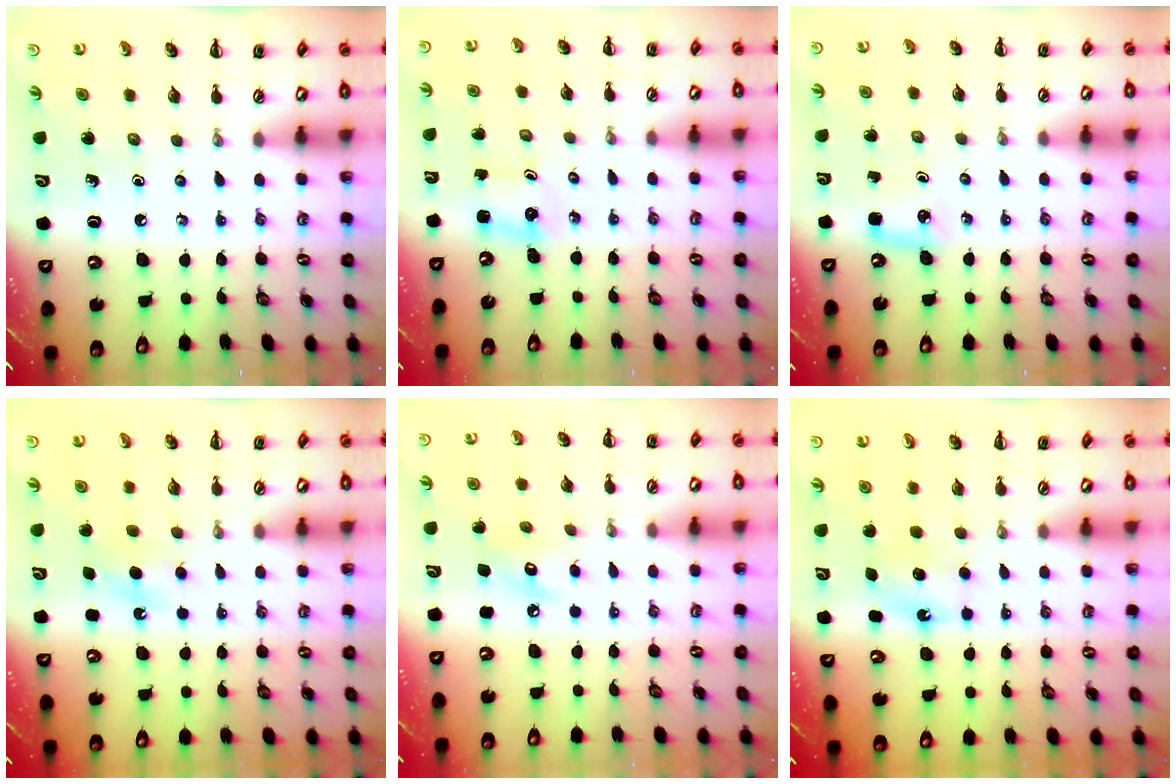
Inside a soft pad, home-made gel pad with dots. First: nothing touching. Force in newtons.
{"total": 1.1, "press": 1.1, "slide": 0.4}
{"total": 3.5, "press": 3.4, "slide": 1.0}
{"total": 4.9, "press": 4.8, "slide": 1.2}
{"total": 6.4, "press": 6.3, "slide": 1.0}
{"total": 5.0, "press": 4.8, "slide": 1.4}